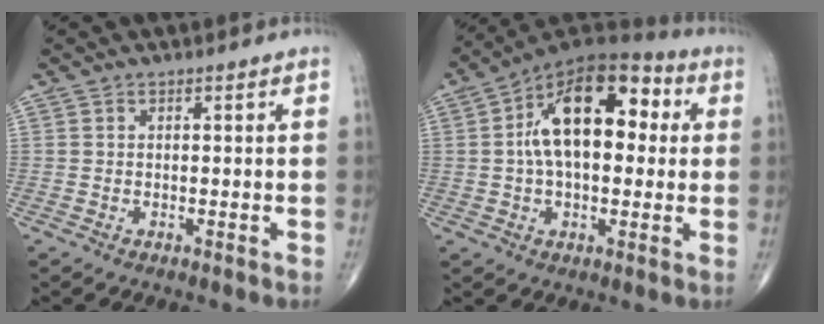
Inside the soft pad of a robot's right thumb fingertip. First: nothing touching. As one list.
[{"total": 18.5, "force": [3.0, 10.3, 15.1], "torque": [-0.217, 0.032, 0.036]}]